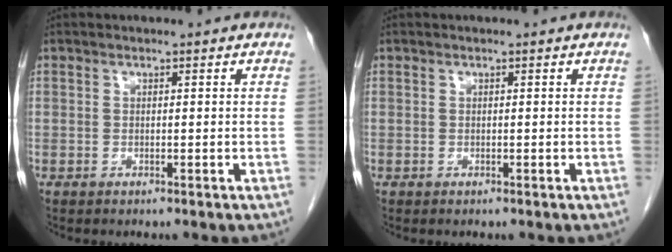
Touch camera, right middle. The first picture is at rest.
{"total": 0.0}